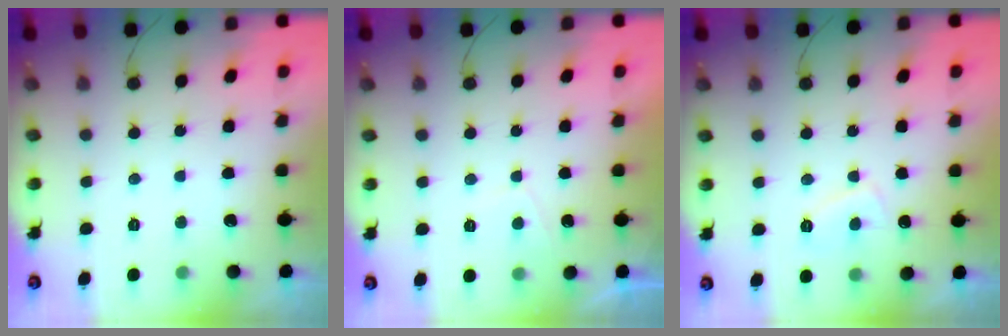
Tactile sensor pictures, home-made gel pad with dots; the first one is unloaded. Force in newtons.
{"total": 2.3, "press": 2.2, "slide": 0.6}
{"total": 4.2, "press": 4.2, "slide": 0.6}